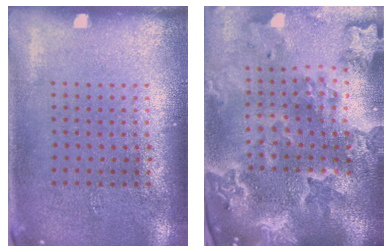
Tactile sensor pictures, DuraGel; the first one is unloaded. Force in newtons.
{"total": 4.5, "press": 3.7, "slide": 2.7}